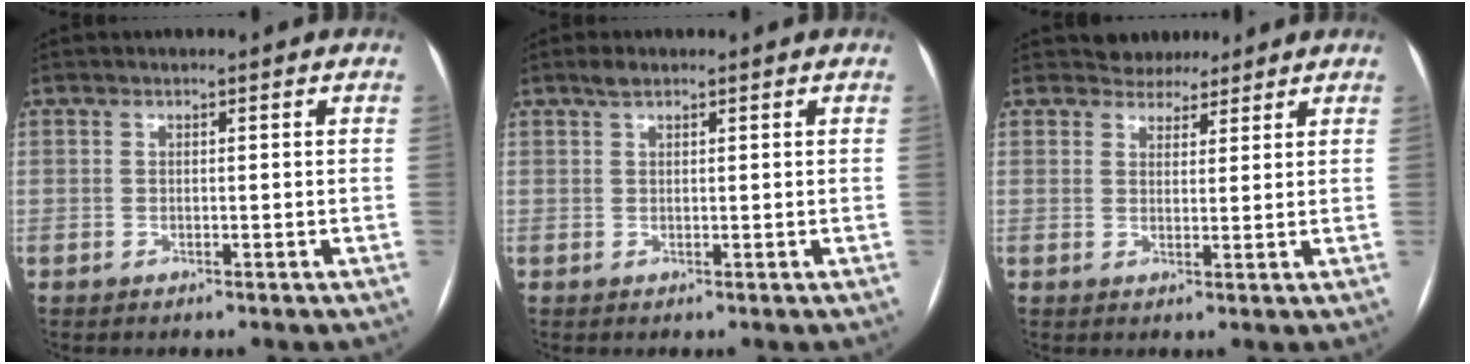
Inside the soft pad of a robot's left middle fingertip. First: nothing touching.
{"total": 1.4, "force": [1.1, 0.4, 0.7], "torque": [-0.020, 0.007, 0.022]}
{"total": 3.5, "force": [3.2, 1.5, 0.0], "torque": [-0.001, 0.004, 0.048]}